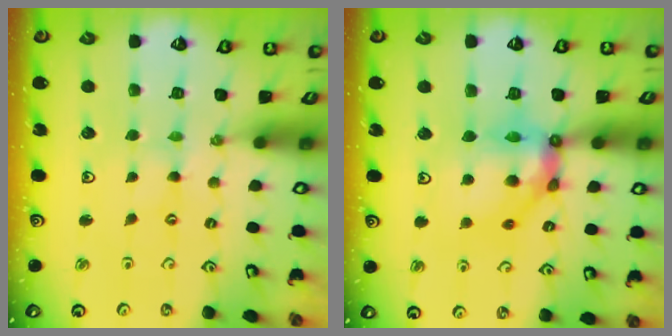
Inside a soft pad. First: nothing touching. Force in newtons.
{"total": 12.4, "press": 12.4, "slide": 1.1}